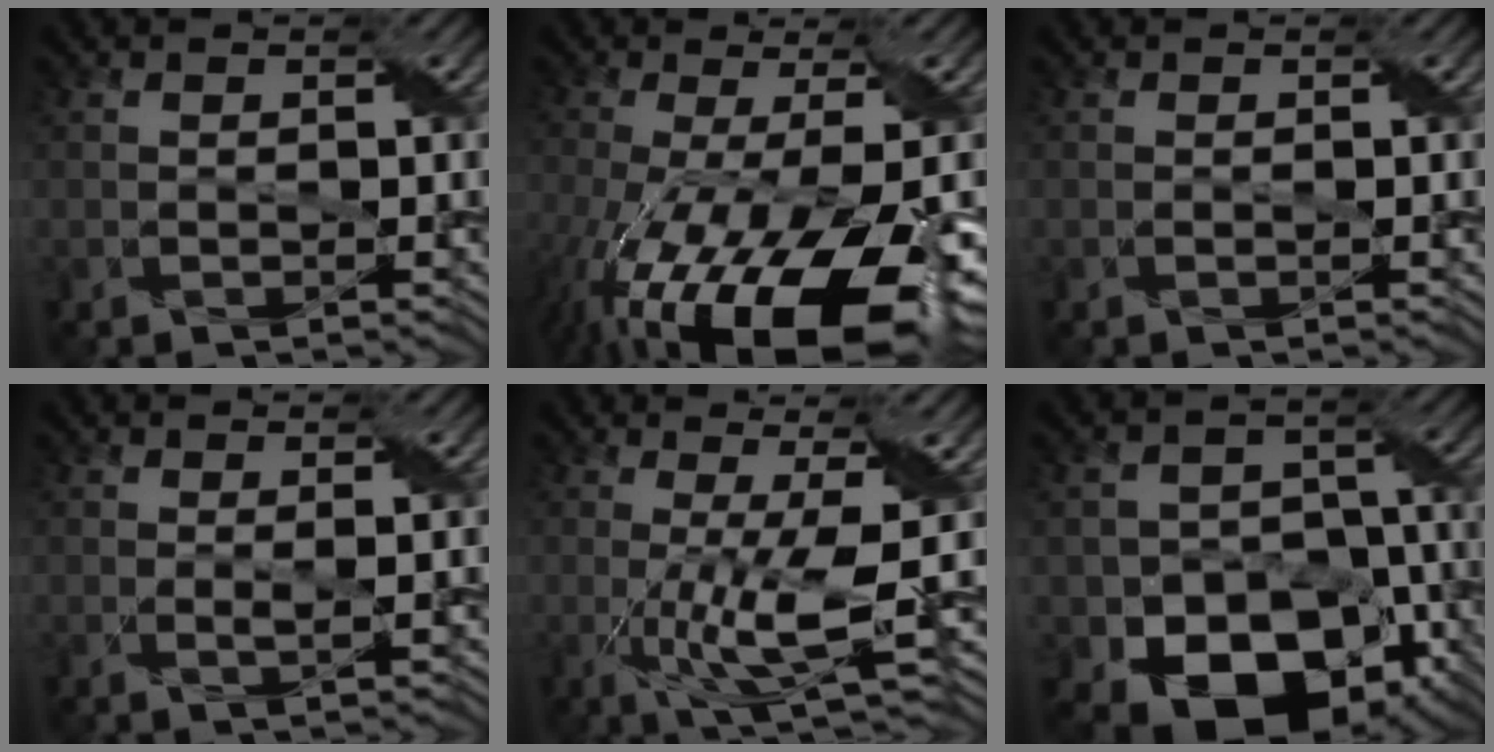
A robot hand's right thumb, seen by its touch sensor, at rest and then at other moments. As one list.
[{"total": 18.4, "force": [-7.9, 7.2, 15.0], "torque": [-0.285, -0.056, -0.107]}, {"total": 0.0}, {"total": 1.3, "force": [0.4, 0.2, 1.2], "torque": [-0.027, 0.001, 0.004]}, {"total": 9.1, "force": [-1.4, 1.6, 8.8], "torque": [-0.162, 0.003, -0.019]}, {"total": 14.0, "force": [-7.0, 10.0, 7.0], "torque": [-0.113, -0.025, -0.115]}]